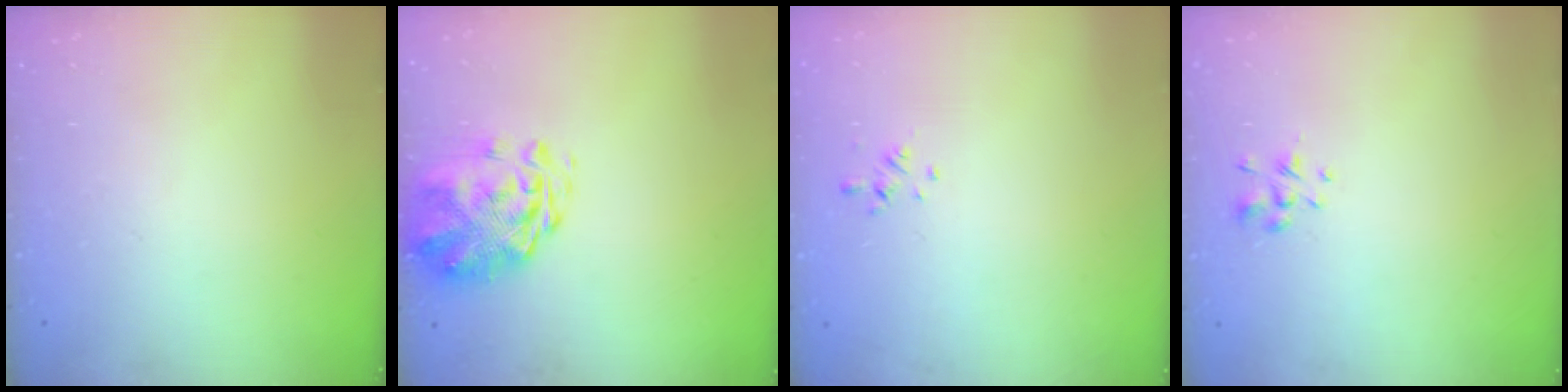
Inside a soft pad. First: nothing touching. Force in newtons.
{"total": 3.2, "press": 2.8, "slide": 1.5}
{"total": 0.6, "press": 0.4, "slide": 0.5}
{"total": 1.3, "press": 1.1, "slide": 0.5}